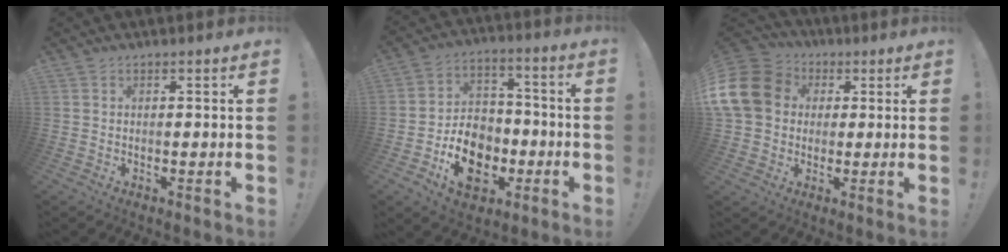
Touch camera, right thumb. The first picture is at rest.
{"total": 14.6, "force": [-5.9, 11.0, 7.4], "torque": [-0.106, 0.042, -0.098]}
{"total": 17.3, "force": [3.0, 14.1, 9.5], "torque": [-0.185, 0.001, 0.057]}